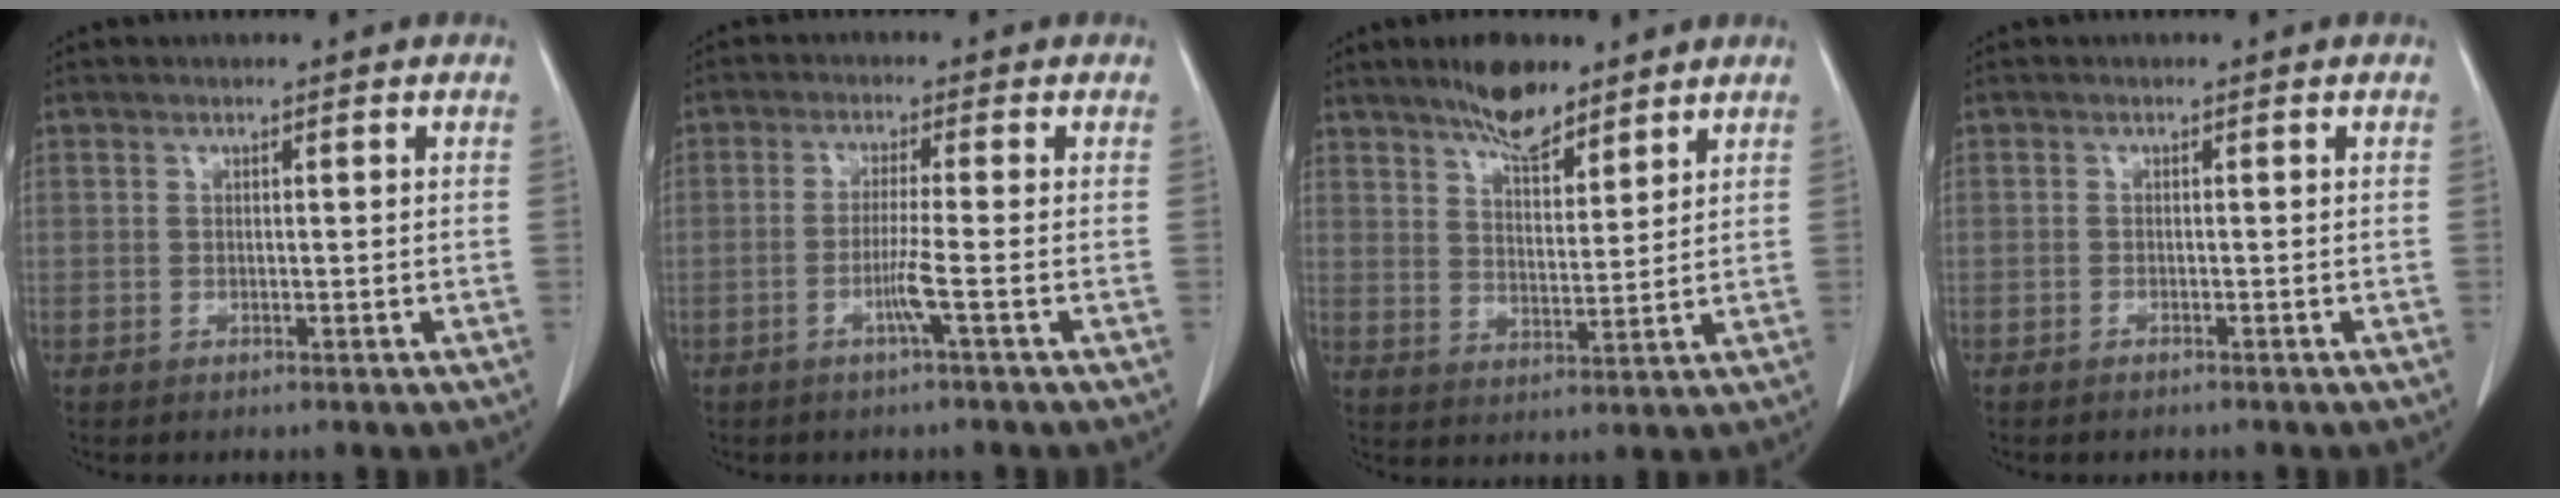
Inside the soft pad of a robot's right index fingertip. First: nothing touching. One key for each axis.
{"total": 3.7, "fx": -1.5, "fy": -1.0, "fz": 3.2, "tx": -0.065, "ty": -0.007, "tz": -0.032}
{"total": 7.9, "fx": 6.2, "fy": 2.4, "fz": 4.2, "tx": -0.073, "ty": 0.001, "tz": 0.111}
{"total": 0.9, "fx": -0.8, "fy": 0.2, "fz": 0.2, "tx": -0.008, "ty": -0.001, "tz": -0.012}